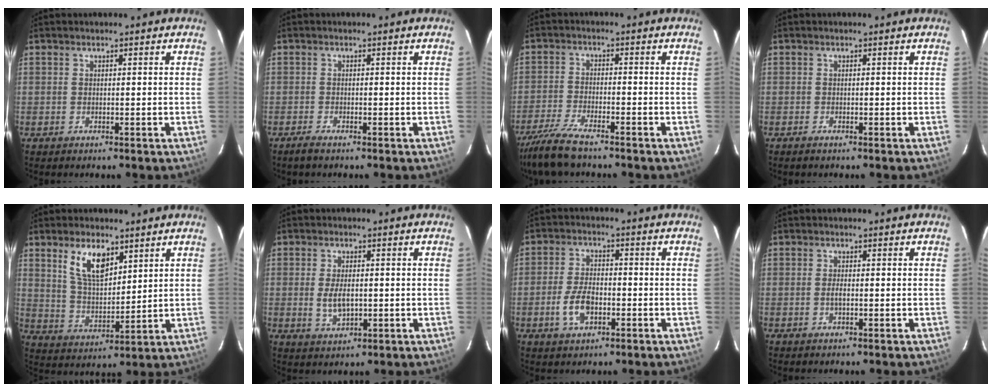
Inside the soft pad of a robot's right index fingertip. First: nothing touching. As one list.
[{"total": 1.8, "force": [-1.4, 0.1, 1.1], "torque": [-0.027, -0.004, -0.028]}, {"total": 9.7, "force": [-8.2, 1.5, 5.0], "torque": [-0.128, -0.023, -0.156]}, {"total": 0.5, "force": [-0.4, 0.0, 0.3], "torque": [-0.005, 0.000, -0.009]}, {"total": 9.8, "force": [5.3, 4.6, 6.9], "torque": [-0.127, 0.006, 0.111]}, {"total": 5.3, "force": [-0.5, 2.8, 4.5], "torque": [-0.089, -0.006, -0.004]}, {"total": 7.0, "force": [-2.5, 3.8, 5.3], "torque": [-0.115, 0.002, -0.043]}, {"total": 1.4, "force": [-0.3, 0.4, 1.2], "torque": [-0.026, -0.002, -0.007]}]